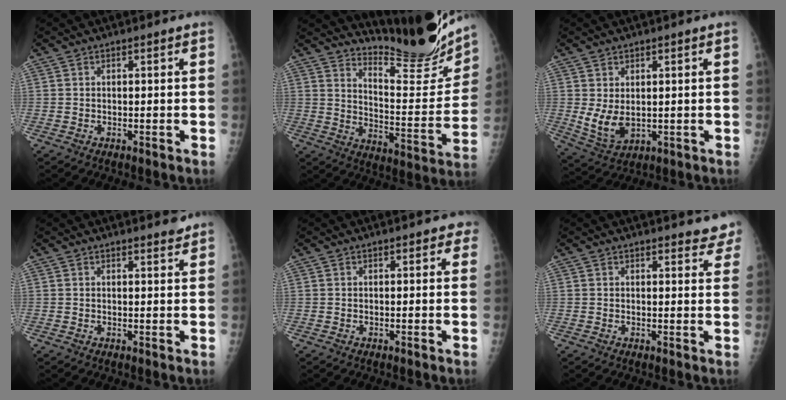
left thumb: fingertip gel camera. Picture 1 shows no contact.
{"total": 18.6, "force": [17.1, 2.7, 6.9], "torque": [-0.071, -0.158, 0.240]}
{"total": 6.1, "force": [0.4, 3.8, 4.8], "torque": [-0.088, -0.010, 0.023]}
{"total": 1.7, "force": [1.7, 0.3, 0.5], "torque": [-0.001, -0.012, 0.022]}
{"total": 1.7, "force": [1.1, 1.0, 0.9], "torque": [0.009, 0.000, 0.005]}
{"total": 5.3, "force": [4.8, 1.5, 1.6], "torque": [0.010, -0.020, 0.041]}